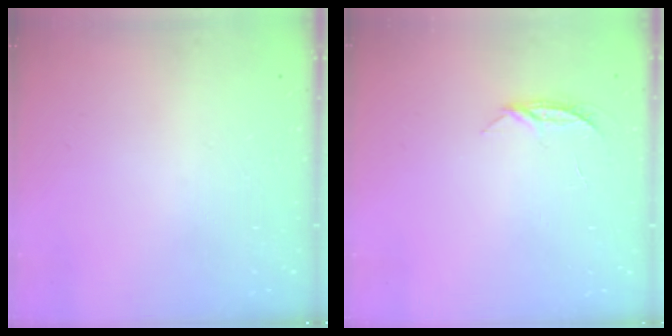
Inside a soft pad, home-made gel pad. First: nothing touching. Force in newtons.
{"total": 4.0, "press": 4.0, "slide": 0.5}